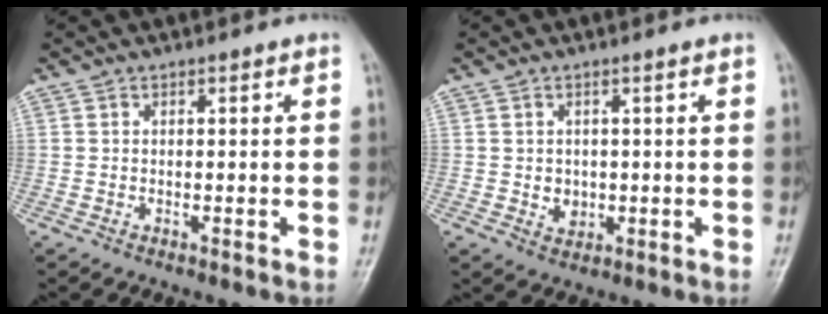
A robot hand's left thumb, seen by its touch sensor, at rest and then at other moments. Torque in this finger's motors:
{"motor_torque": [-0.30, 0.25, -0.02, -0.05, -0.02]}